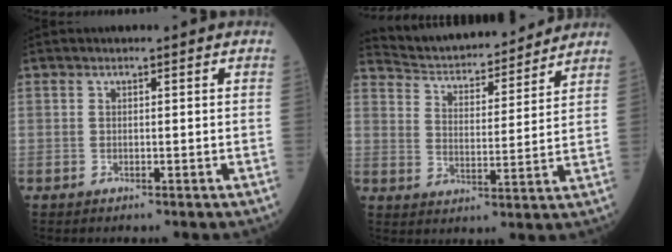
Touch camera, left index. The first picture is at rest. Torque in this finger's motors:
{"motor_torque": [-0.01, -0.35, 0.18, 0.02]}